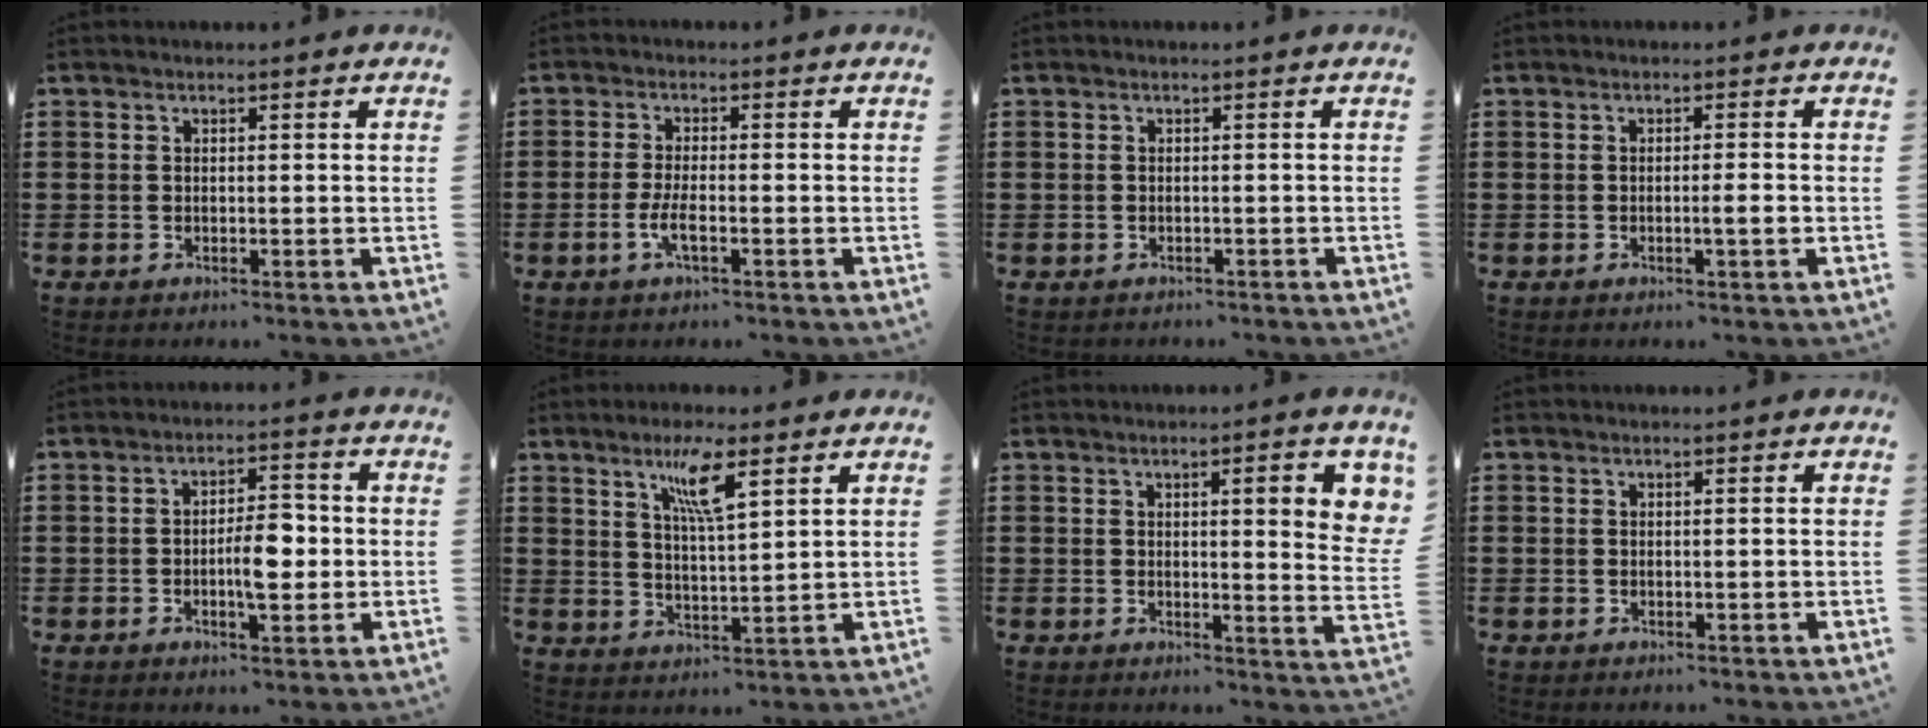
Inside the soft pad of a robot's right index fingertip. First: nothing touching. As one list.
[{"total": 3.5, "force": [-1.4, 0.7, 3.2], "torque": [-0.067, -0.005, -0.028]}, {"total": 0.8, "force": [-0.6, 0.6, -0.1], "torque": [0.000, 0.004, -0.014]}, {"total": 2.2, "force": [-0.6, 0.0, 2.1], "torque": [-0.034, -0.004, -0.011]}, {"total": 6.2, "force": [-0.8, 2.5, 5.6], "torque": [-0.082, 0.001, -0.019]}, {"total": 6.6, "force": [3.8, 1.1, 5.3], "torque": [-0.108, 0.004, 0.061]}, {"total": 6.8, "force": [2.2, 1.4, 6.3], "torque": [-0.088, -0.006, 0.028]}, {"total": 0.0}]